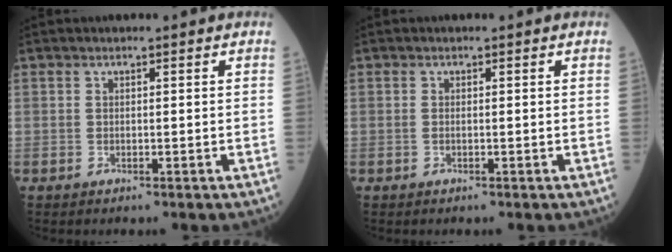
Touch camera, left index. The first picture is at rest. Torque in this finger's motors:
{"motor_torque": [-0.03, 0.02, -0.04, 0.00]}